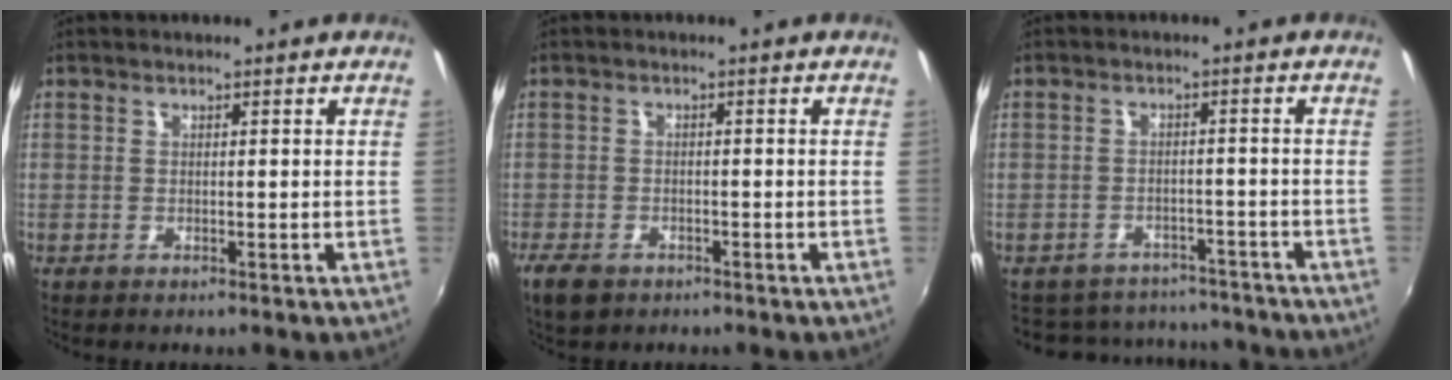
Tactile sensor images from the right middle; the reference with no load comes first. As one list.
[{"total": 5.1, "force": [-3.4, 2.9, 2.4], "torque": [-0.066, -0.014, -0.062]}, {"total": 11.8, "force": [-10.1, 5.6, 2.5], "torque": [-0.064, 0.031, -0.127]}]